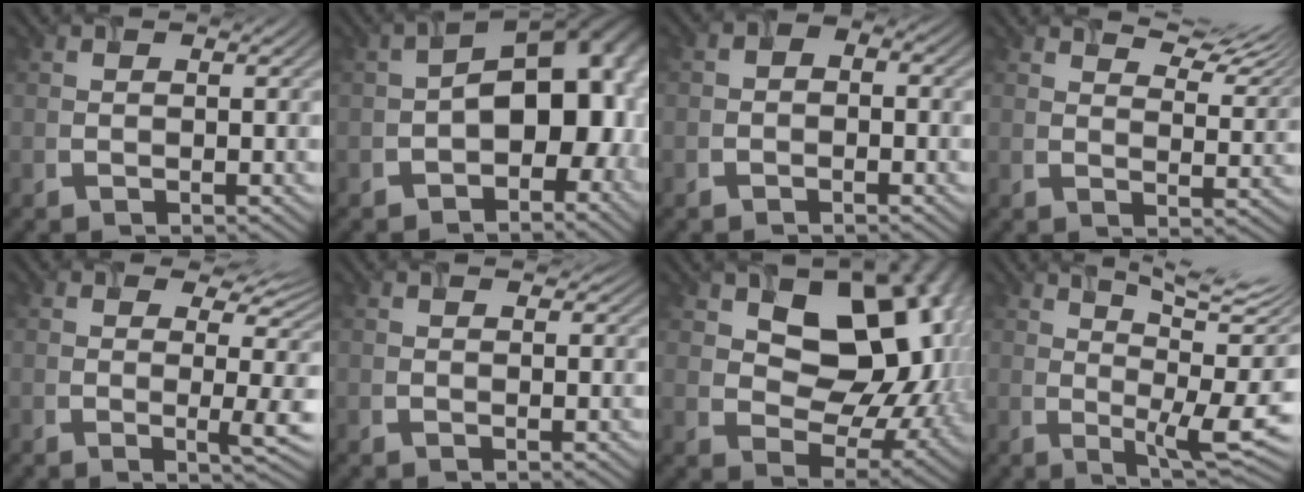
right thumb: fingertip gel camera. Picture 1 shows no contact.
{"total": 11.9, "force": [-1.9, 7.3, 9.3], "torque": [-0.110, 0.004, -0.037]}
{"total": 2.2, "force": [-0.8, 1.6, 1.2], "torque": [-0.021, 0.003, -0.022]}
{"total": 7.2, "force": [6.0, 1.9, 3.7], "torque": [-0.071, 0.006, 0.093]}
{"total": 5.1, "force": [1.8, 1.5, 4.5], "torque": [-0.065, -0.006, 0.026]}
{"total": 1.1, "force": [0.8, 0.5, 0.6], "torque": [-0.013, -0.002, 0.014]}
{"total": 15.3, "force": [4.4, 9.7, 11.0], "torque": [-0.163, -0.007, 0.078]}
{"total": 12.4, "force": [4.2, 2.9, 11.3], "torque": [-0.157, 0.009, 0.072]}